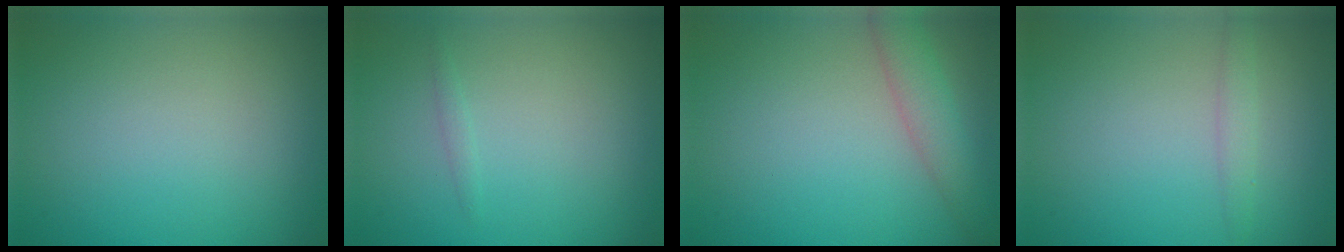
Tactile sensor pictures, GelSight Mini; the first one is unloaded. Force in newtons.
{"total": 0.6, "press": 0.5, "slide": 0.0}
{"total": 3.0, "press": 3.0, "slide": 0.1}
{"total": 1.3, "press": 1.3, "slide": 0.1}